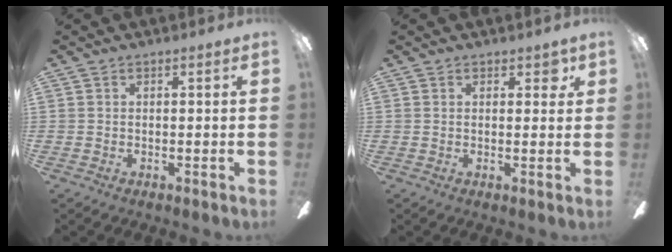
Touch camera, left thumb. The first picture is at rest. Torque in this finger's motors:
{"motor_torque": [0.07, 0.01, 0.08, 0.12, 0.00]}